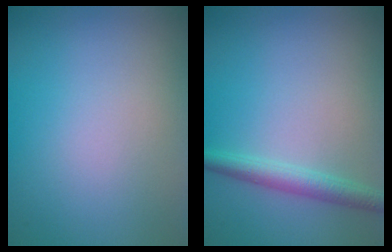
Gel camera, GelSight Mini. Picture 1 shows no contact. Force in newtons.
{"total": 2.4, "press": 2.4, "slide": 0.1}